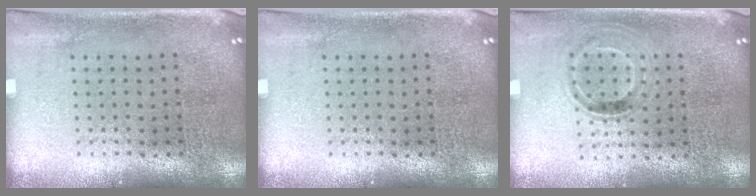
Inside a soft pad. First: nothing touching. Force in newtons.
{"total": 0.0}
{"total": 1.0, "press": 0.8, "slide": 0.6}